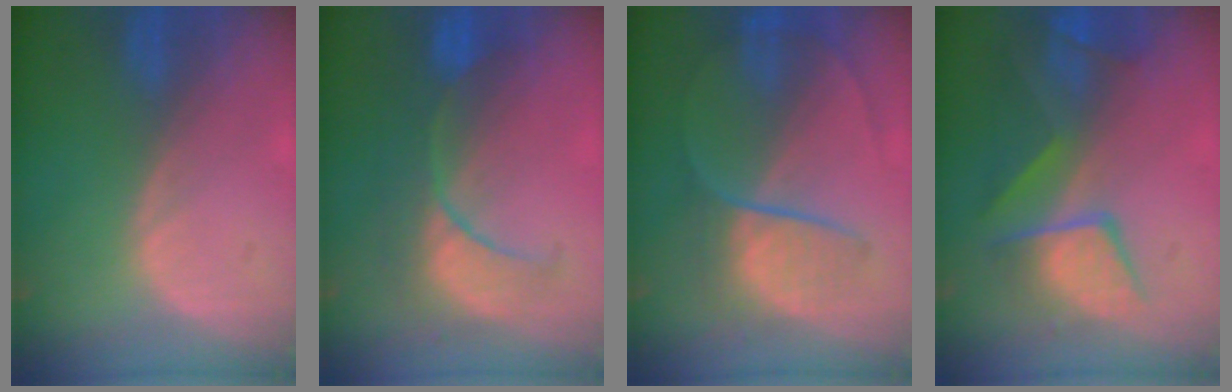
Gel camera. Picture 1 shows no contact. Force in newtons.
{"total": 8.5, "press": 8.4, "slide": 1.7}
{"total": 7.3, "press": 6.8, "slide": 2.6}
{"total": 10.0, "press": 8.7, "slide": 4.9}